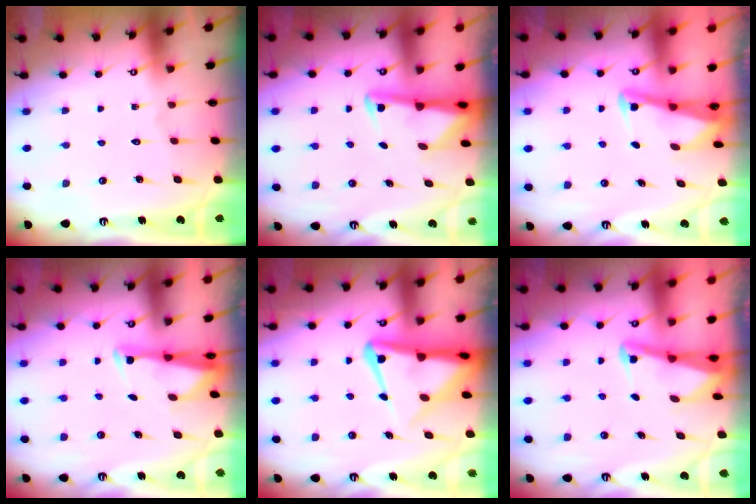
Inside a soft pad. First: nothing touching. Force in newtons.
{"total": 3.0, "press": 2.9, "slide": 0.6}
{"total": 2.8, "press": 2.8, "slide": 0.4}
{"total": 2.9, "press": 2.8, "slide": 0.7}
{"total": 10.1, "press": 10.0, "slide": 1.5}
{"total": 2.7, "press": 2.6, "slide": 0.6}